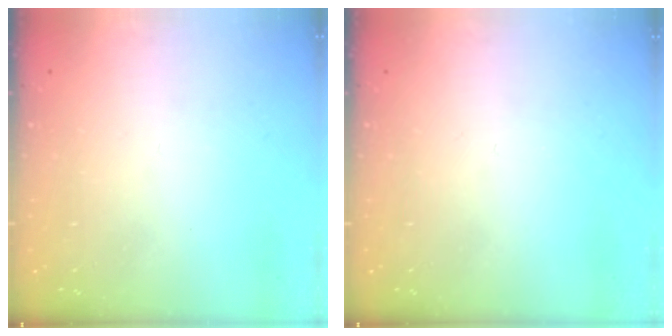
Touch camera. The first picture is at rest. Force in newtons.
{"total": 0.0}